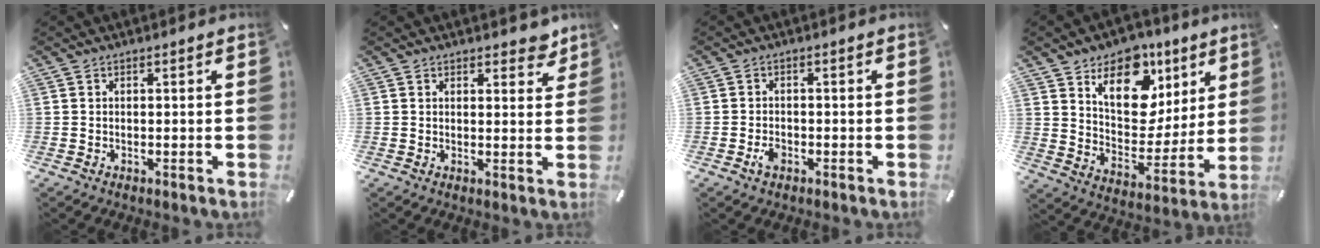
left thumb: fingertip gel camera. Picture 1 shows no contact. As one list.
[{"total": 3.4, "force": [2.6, 2.1, 1.0], "torque": [0.006, -0.014, 0.041]}, {"total": 2.2, "force": [-1.0, 1.5, 1.3], "torque": [-0.023, 0.004, -0.018]}, {"total": 15.8, "force": [8.1, 11.1, 7.8], "torque": [-0.112, -0.050, 0.146]}]